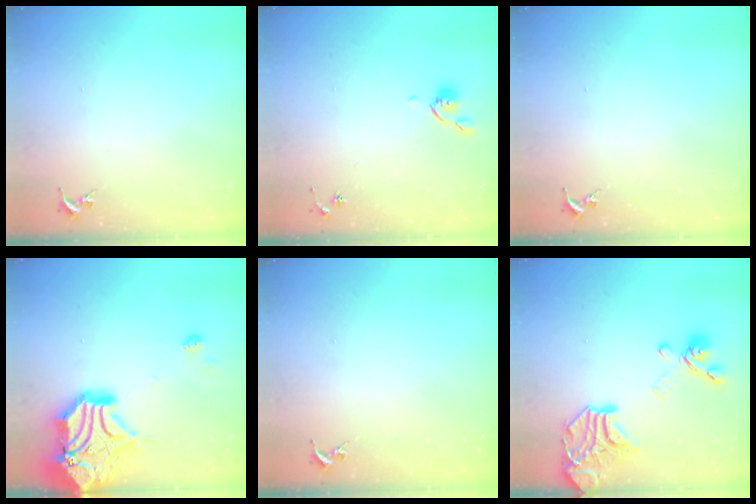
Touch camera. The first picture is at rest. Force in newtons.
{"total": 4.4, "press": 4.3, "slide": 0.8}
{"total": 0.0}
{"total": 20.7, "press": 20.5, "slide": 3.1}
{"total": 0.0}
{"total": 18.3, "press": 18.1, "slide": 2.4}